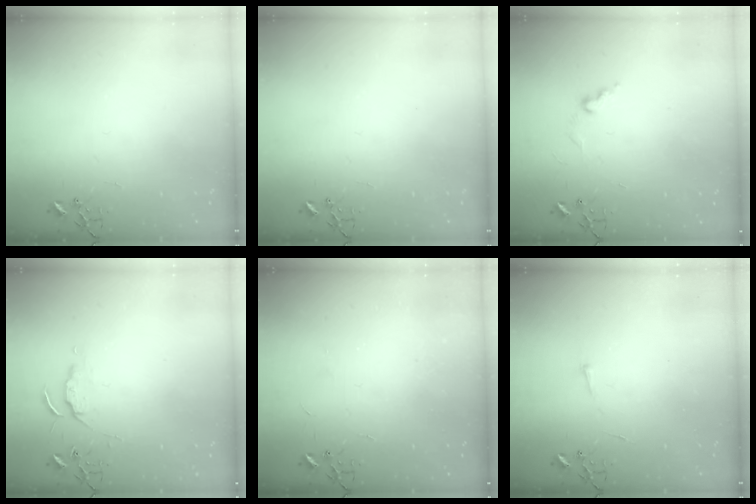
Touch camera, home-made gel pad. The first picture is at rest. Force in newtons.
{"total": 0.0}
{"total": 6.0, "press": 5.9, "slide": 0.7}
{"total": 5.1, "press": 5.0, "slide": 0.6}
{"total": 1.9, "press": 1.9, "slide": 0.3}
{"total": 2.9, "press": 2.9, "slide": 0.4}